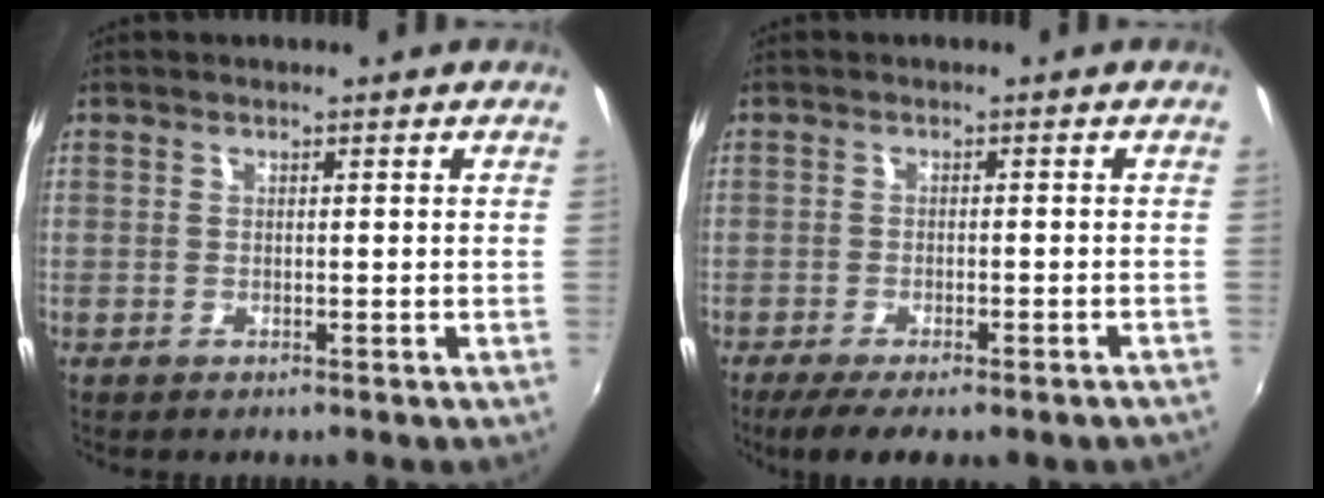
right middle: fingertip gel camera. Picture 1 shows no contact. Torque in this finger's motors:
{"motor_torque": [1.14, -1.00, 0.15, 0.08]}